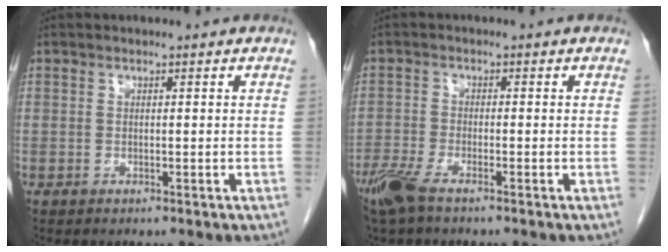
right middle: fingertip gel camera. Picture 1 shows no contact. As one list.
[{"total": 5.1, "force": [-3.8, 0.9, 3.4], "torque": [-0.076, -0.013, -0.074]}]